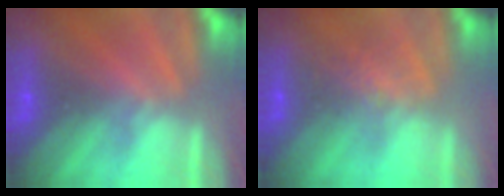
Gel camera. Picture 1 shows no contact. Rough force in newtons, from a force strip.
{"total": 2.8}